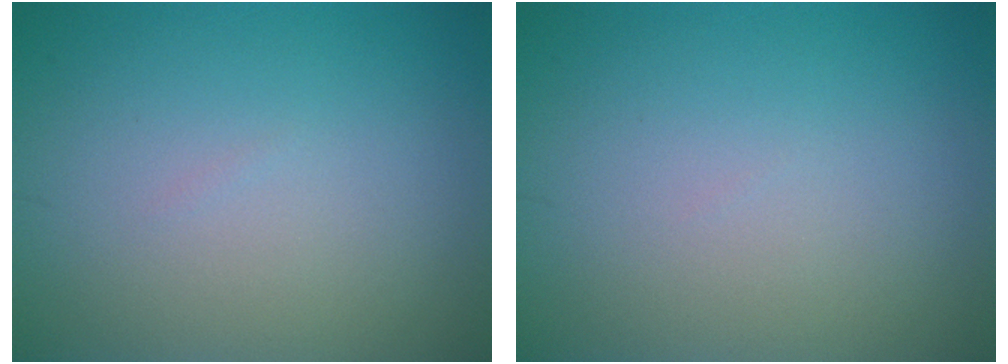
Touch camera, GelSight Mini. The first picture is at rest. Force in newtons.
{"total": 0.0}